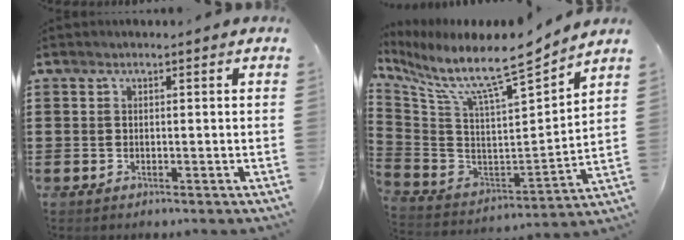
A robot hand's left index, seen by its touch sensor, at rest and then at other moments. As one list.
[{"total": 9.5, "force": [7.8, 0.5, 5.4], "torque": [-0.138, -0.072, 0.123]}]